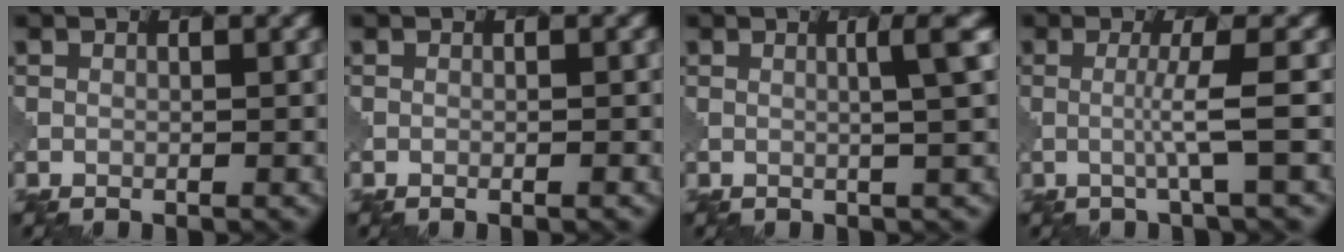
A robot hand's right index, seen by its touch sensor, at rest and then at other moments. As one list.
[{"total": 0.6, "force": [-0.2, 0.1, 0.5], "torque": [-0.004, -0.002, -0.006]}, {"total": 2.9, "force": [0.7, 0.4, 2.8], "torque": [-0.035, 0.004, 0.006]}, {"total": 2.5, "force": [0.0, 0.0, 2.5], "torque": [-0.043, -0.001, -0.009]}]